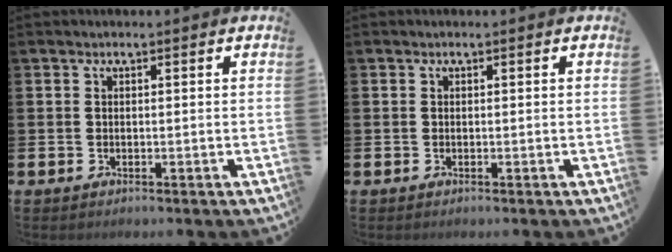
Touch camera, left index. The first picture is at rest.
{"total": 0.0}